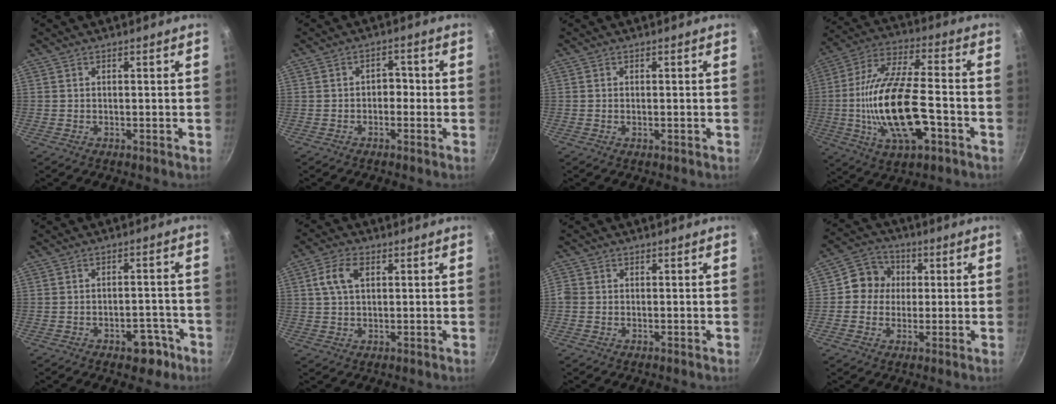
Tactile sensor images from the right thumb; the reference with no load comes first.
{"total": 2.9, "force": [-0.7, 2.1, 1.9], "torque": [-0.005, 0.015, -0.020]}
{"total": 0.6, "force": [-0.2, 0.3, 0.6], "torque": [-0.013, 0.001, -0.002]}
{"total": 21.0, "force": [-4.5, 8.5, 18.7], "torque": [-0.368, 0.027, -0.073]}
{"total": 5.7, "force": [-3.4, 3.2, 3.4], "torque": [-0.025, 0.031, -0.044]}
{"total": 5.8, "force": [1.7, 3.4, 4.4], "torque": [-0.090, 0.009, 0.032]}
{"total": 1.8, "force": [-0.2, 1.6, 0.9], "torque": [-0.016, 0.002, -0.009]}
{"total": 7.9, "force": [0.5, 7.2, 3.1], "torque": [-0.019, 0.014, -0.005]}